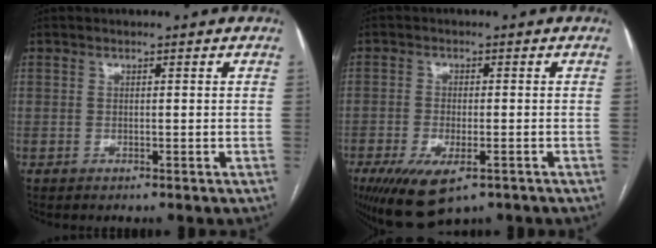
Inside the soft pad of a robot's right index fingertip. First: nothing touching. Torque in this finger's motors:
{"motor_torque": [1.37, -0.77, 0.70, 0.17]}